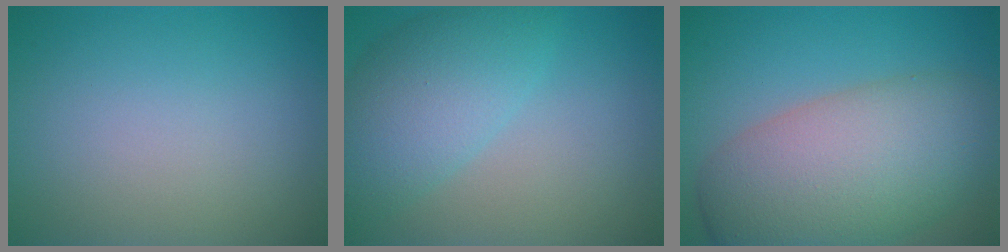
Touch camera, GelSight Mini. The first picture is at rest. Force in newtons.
{"total": 5.8, "press": 5.8, "slide": 0.2}
{"total": 10.3, "press": 10.3, "slide": 0.5}